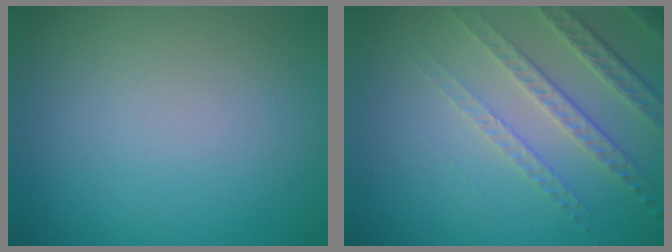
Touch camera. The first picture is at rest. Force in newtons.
{"total": 4.7, "press": 3.3, "slide": 3.3}